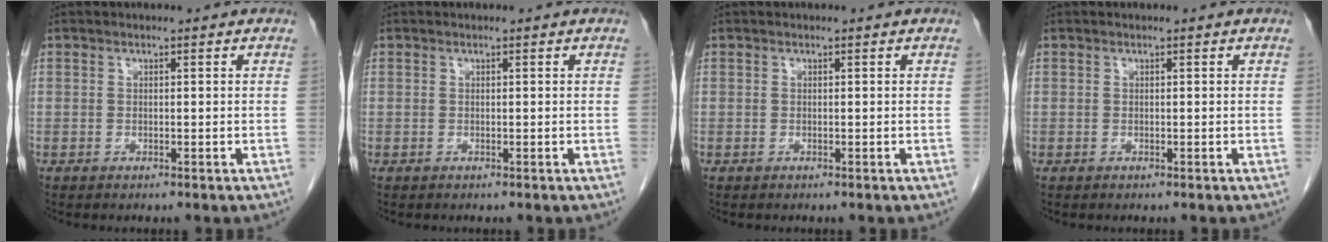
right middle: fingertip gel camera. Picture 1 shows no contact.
{"total": 0.0}
{"total": 0.0}
{"total": 0.0}